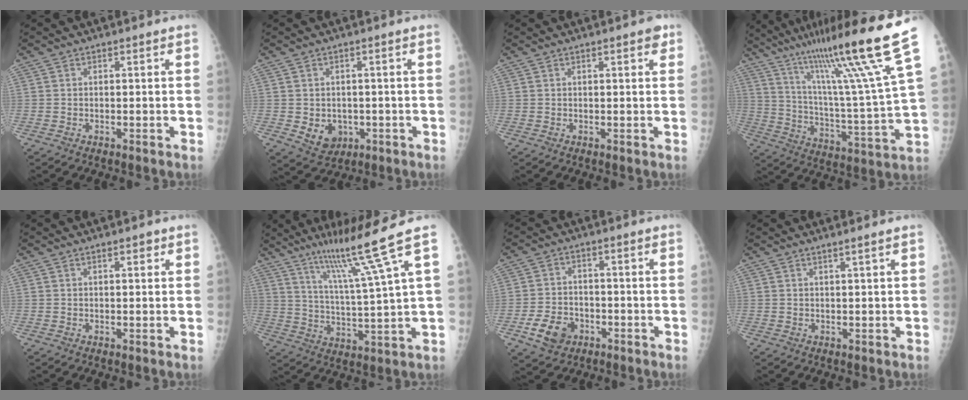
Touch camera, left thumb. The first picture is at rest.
{"total": 5.7, "force": [-1.0, 4.8, 2.9], "torque": [-0.021, 0.000, -0.001]}
{"total": 2.0, "force": [1.1, 0.8, 1.5], "torque": [-0.011, 0.000, 0.011]}
{"total": 24.4, "force": [15.9, -0.1, 18.5], "torque": [-0.281, -0.080, 0.258]}
{"total": 1.5, "force": [0.8, 0.8, 1.1], "torque": [-0.008, -0.001, 0.009]}
{"total": 11.9, "force": [7.8, -2.1, 8.7], "torque": [-0.143, -0.051, 0.139]}
{"total": 7.4, "force": [-3.3, 5.6, 3.5], "torque": [-0.049, 0.014, -0.055]}
{"total": 1.3, "force": [0.8, -0.5, 0.9], "torque": [-0.028, -0.010, 0.020]}